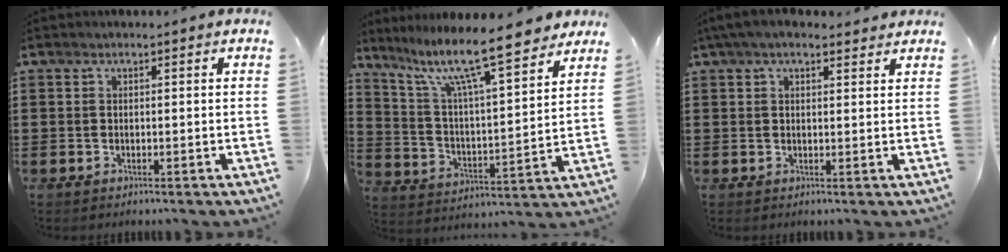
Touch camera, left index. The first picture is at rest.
{"total": 12.5, "force": [9.9, 1.8, 7.4], "torque": [-0.160, -0.057, 0.166]}
{"total": 3.7, "force": [2.9, 1.1, 2.1], "torque": [-0.049, 0.003, 0.053]}